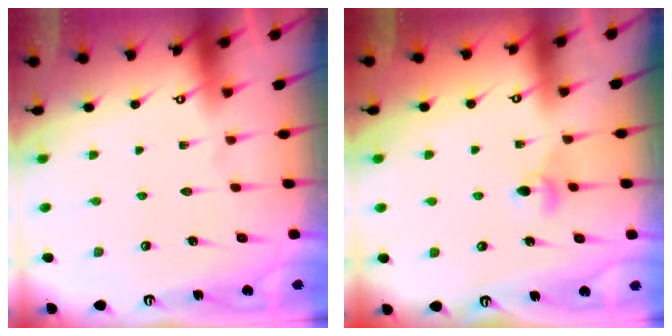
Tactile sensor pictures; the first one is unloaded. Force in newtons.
{"total": 4.0, "press": 3.9, "slide": 0.6}